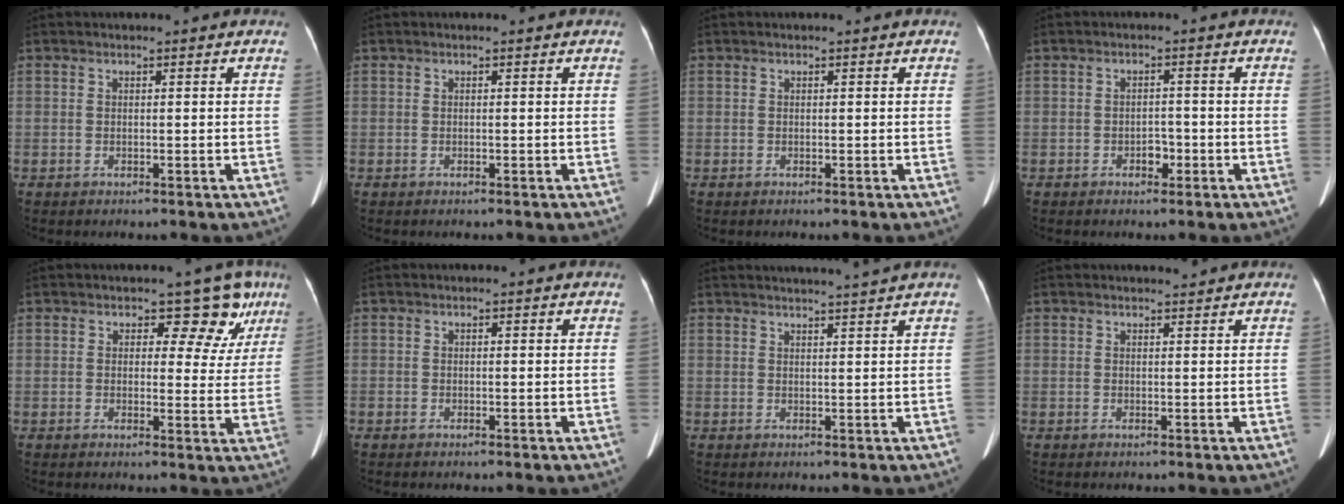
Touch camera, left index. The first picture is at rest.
{"total": 0.0}
{"total": 0.0}
{"total": 2.0, "force": [-1.1, 1.2, 1.1], "torque": [-0.013, 0.006, -0.017]}
{"total": 7.4, "force": [4.7, 4.7, 3.3], "torque": [-0.021, 0.003, 0.038]}
{"total": 0.0}
{"total": 5.0, "force": [4.5, -1.4, 1.7], "torque": [-0.019, 0.004, 0.054]}
{"total": 0.8, "force": [0.7, -0.1, -0.1], "torque": [-0.007, -0.006, 0.012]}